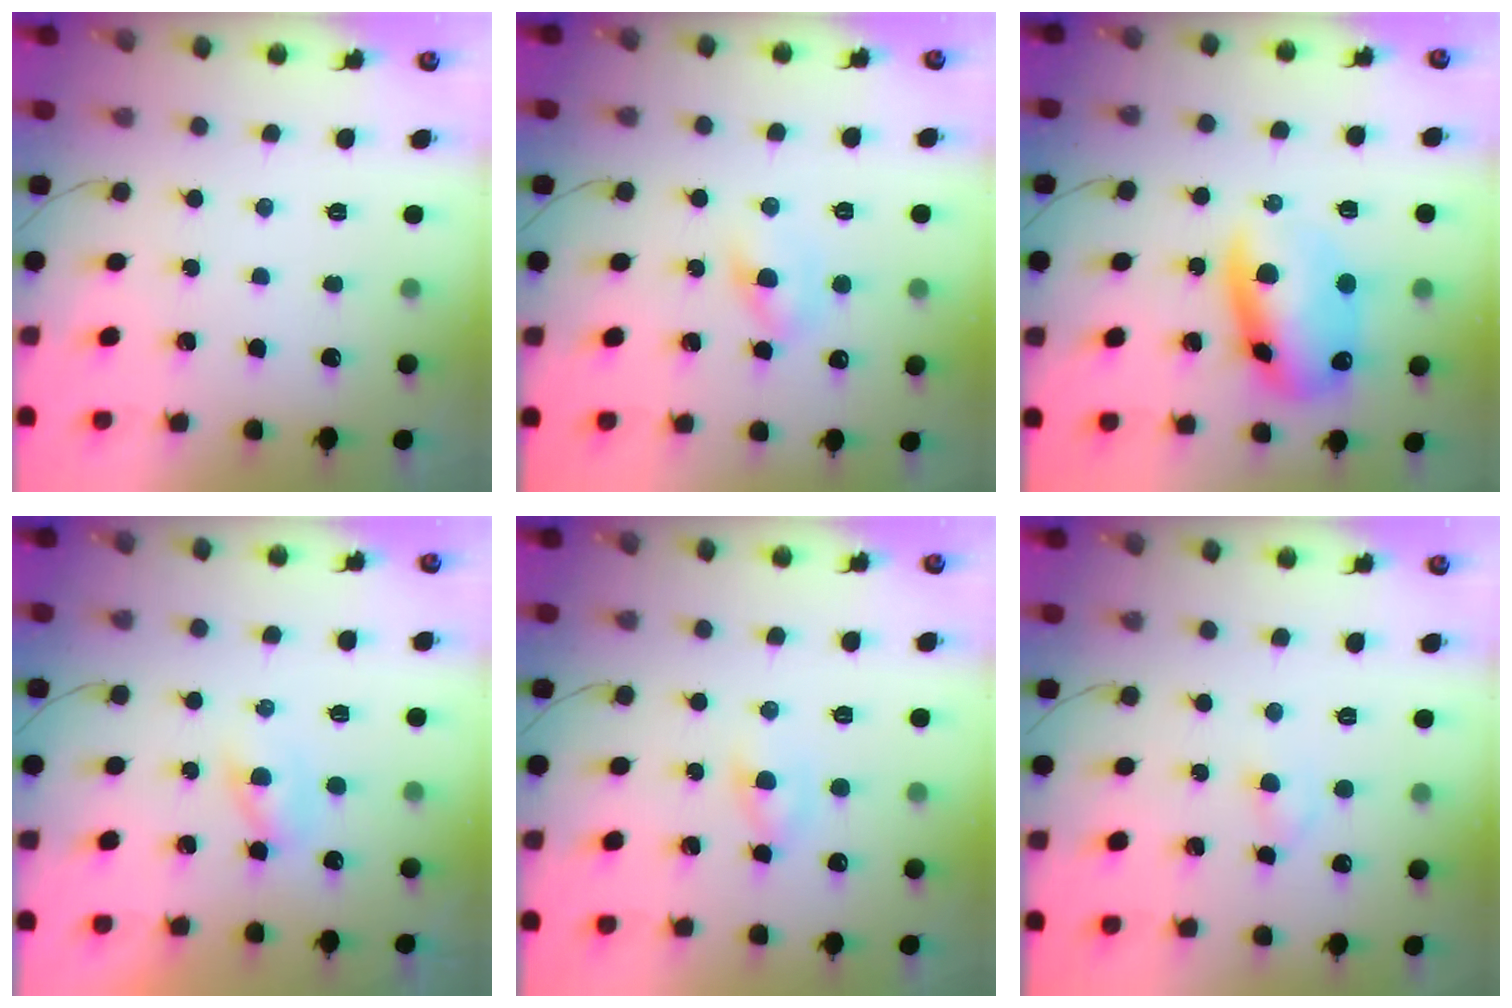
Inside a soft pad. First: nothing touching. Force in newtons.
{"total": 3.9, "press": 3.6, "slide": 1.4}
{"total": 12.7, "press": 12.5, "slide": 2.5}
{"total": 1.7, "press": 1.5, "slide": 0.7}
{"total": 3.4, "press": 3.2, "slide": 1.3}
{"total": 2.3, "press": 2.0, "slide": 1.1}